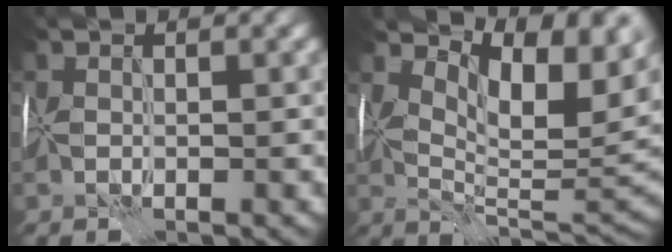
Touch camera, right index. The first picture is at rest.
{"total": 9.5, "force": [3.5, 4.1, 7.8], "torque": [-0.119, -0.009, 0.064]}